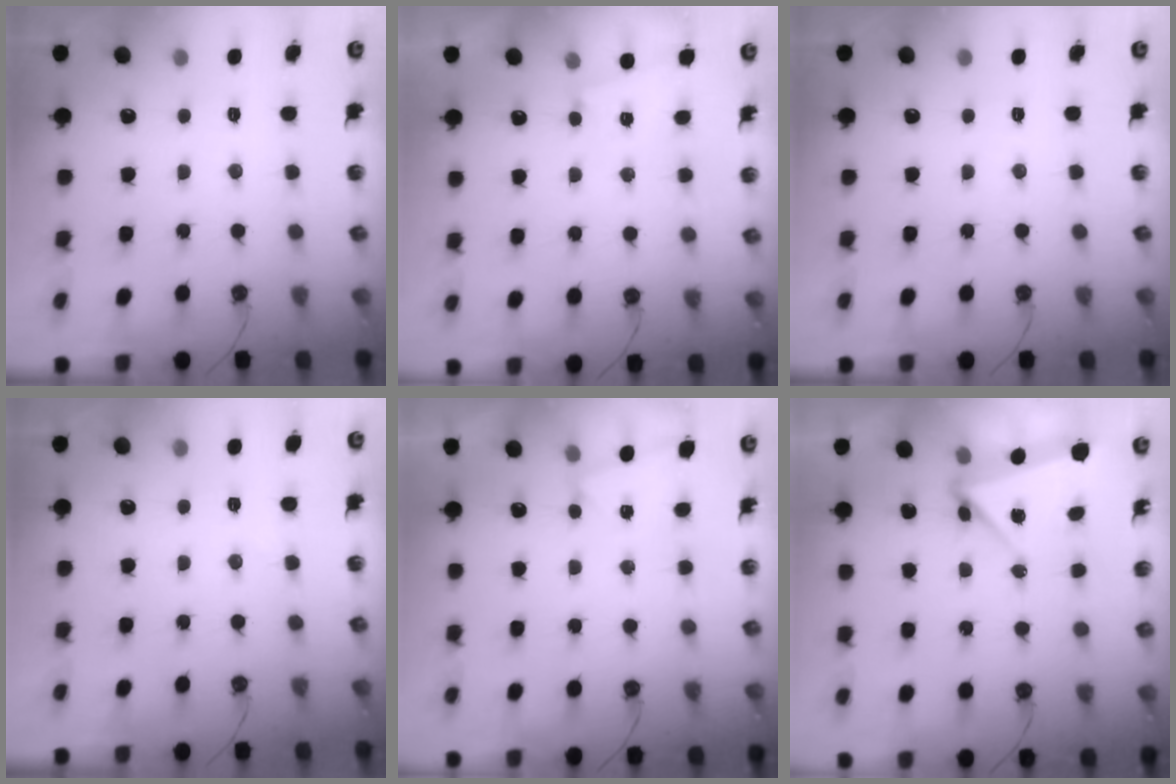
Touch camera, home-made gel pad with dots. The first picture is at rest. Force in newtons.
{"total": 1.5, "press": 1.4, "slide": 0.5}
{"total": 0.0}
{"total": 3.3, "press": 2.7, "slide": 2.0}
{"total": 2.3, "press": 1.3, "slide": 1.9}
{"total": 5.9, "press": 5.9, "slide": 0.6}